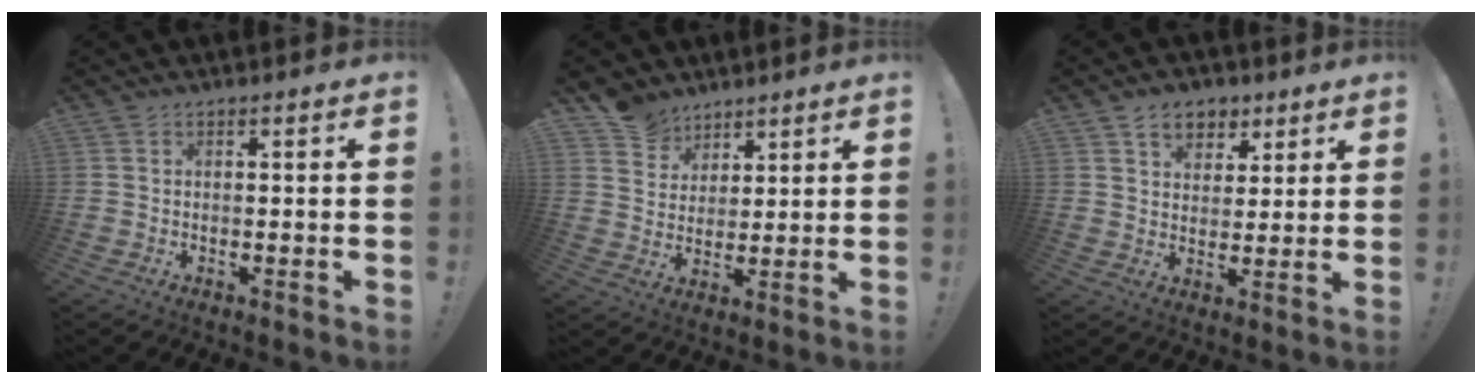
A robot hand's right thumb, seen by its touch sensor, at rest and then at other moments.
{"total": 8.6, "force": [6.7, 5.4, 0.7], "torque": [-0.017, -0.049, 0.133]}
{"total": 8.3, "force": [4.7, 6.1, 3.0], "torque": [-0.037, -0.023, 0.090]}